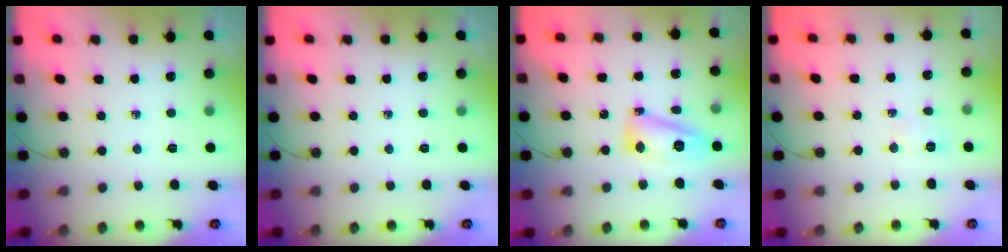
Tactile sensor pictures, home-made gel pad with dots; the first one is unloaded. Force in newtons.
{"total": 0.0}
{"total": 13.0, "press": 12.9, "slide": 1.5}
{"total": 2.6, "press": 2.5, "slide": 0.8}